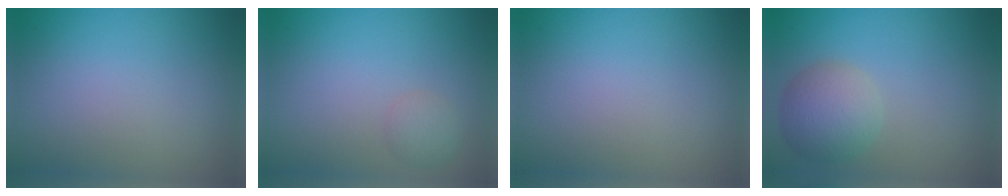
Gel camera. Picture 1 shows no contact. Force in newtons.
{"total": 1.5, "press": 1.5, "slide": 0.0}
{"total": 0.0}
{"total": 4.2, "press": 4.2, "slide": 0.2}